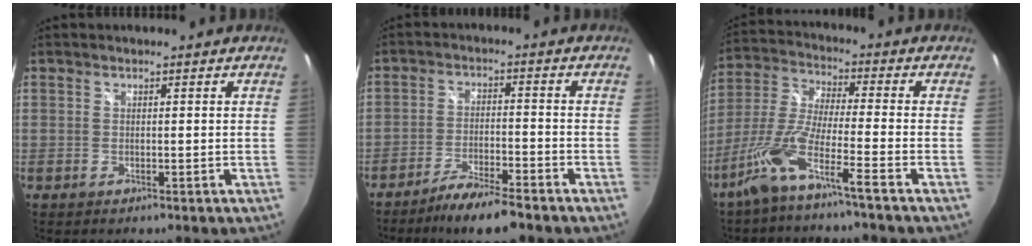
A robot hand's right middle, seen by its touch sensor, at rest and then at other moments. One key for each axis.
{"total": 8.6, "fx": -7.2, "fy": 1.0, "fz": 4.7, "tx": -0.100, "ty": -0.007, "tz": -0.120}
{"total": 9.3, "fx": -6.1, "fy": -0.3, "fz": 7.0, "tx": -0.152, "ty": -0.002, "tz": -0.117}